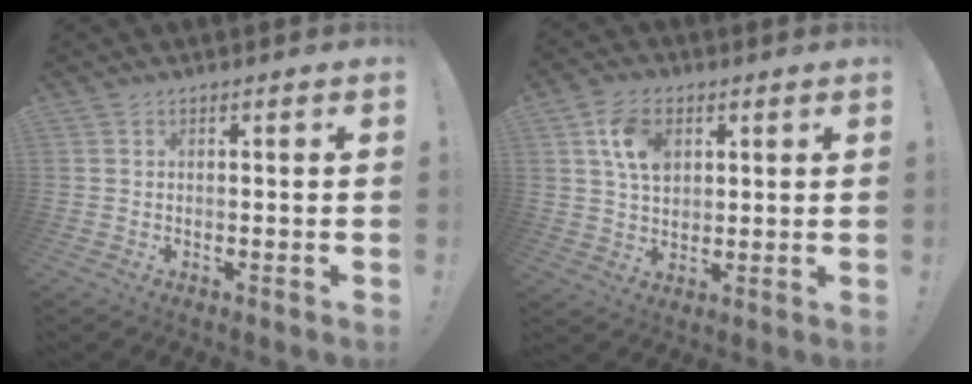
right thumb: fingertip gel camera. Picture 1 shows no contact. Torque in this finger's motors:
{"motor_torque": [1.56, 1.91, 0.50, -0.70, 0.02]}